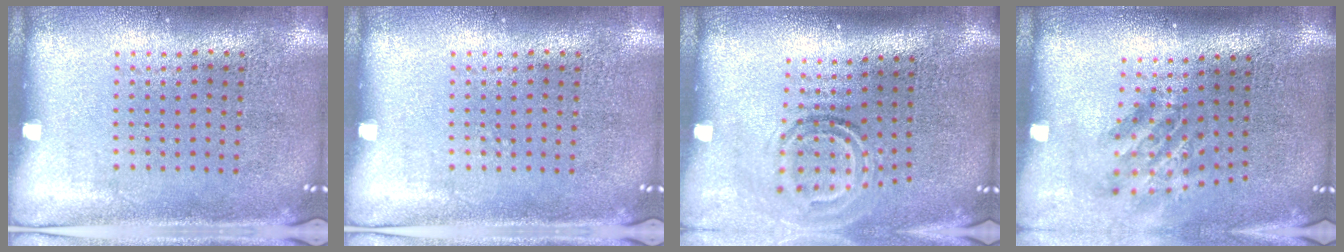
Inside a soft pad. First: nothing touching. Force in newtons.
{"total": 0.0}
{"total": 1.8, "press": 1.2, "slide": 1.4}
{"total": 1.8, "press": 1.2, "slide": 1.4}